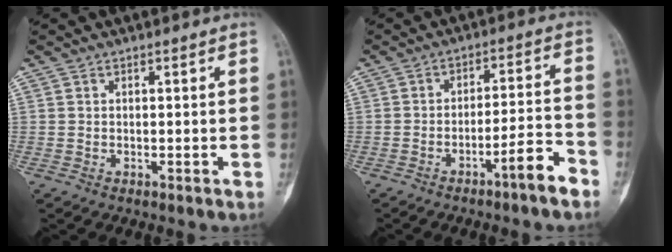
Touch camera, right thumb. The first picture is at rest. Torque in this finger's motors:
{"motor_torque": [0.47, 0.62, -0.08, -0.04, 0.00]}